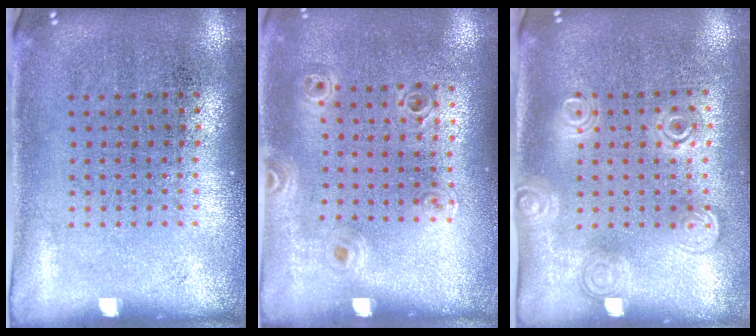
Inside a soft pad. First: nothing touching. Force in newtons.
{"total": 0.9, "press": 0.9, "slide": 0.3}
{"total": 1.5, "press": 1.4, "slide": 0.7}